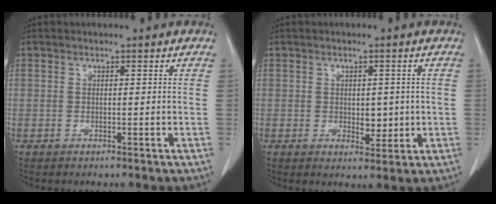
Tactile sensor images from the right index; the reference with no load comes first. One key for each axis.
{"total": 3.3, "fx": -0.2, "fy": 1.9, "fz": 2.8, "tx": -0.034, "ty": -0.003, "tz": 0.004}